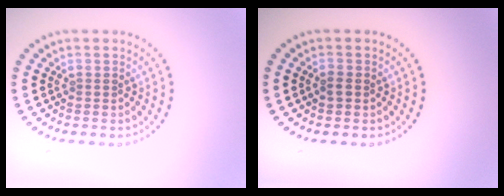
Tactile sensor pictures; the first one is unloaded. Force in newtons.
{"total": 1.0, "press": 1.0, "slide": 0.1}